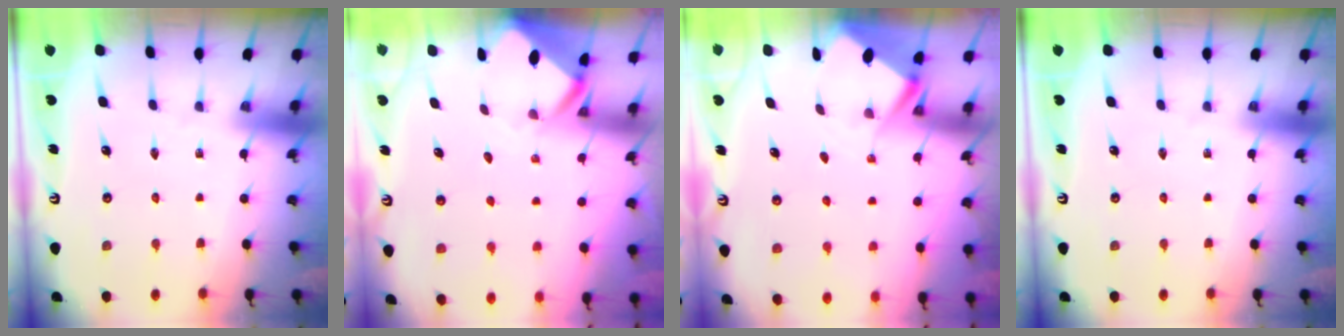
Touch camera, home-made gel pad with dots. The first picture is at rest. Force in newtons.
{"total": 3.1, "press": 3.1, "slide": 0.2}
{"total": 2.7, "press": 2.7, "slide": 0.3}
{"total": 0.0}